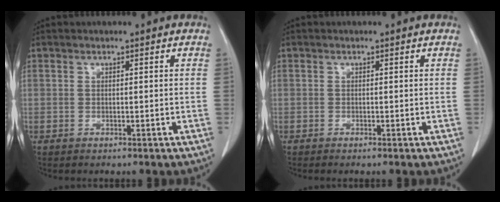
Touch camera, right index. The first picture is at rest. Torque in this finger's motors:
{"motor_torque": [0.03, -0.02, -0.10, 0.00]}